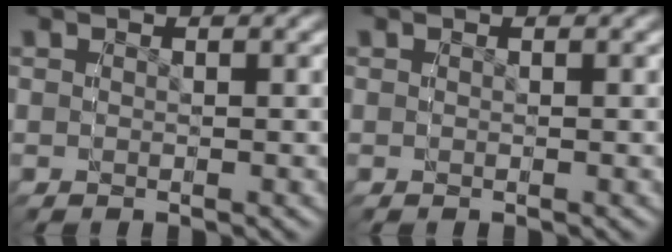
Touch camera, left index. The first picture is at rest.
{"total": 0.0}